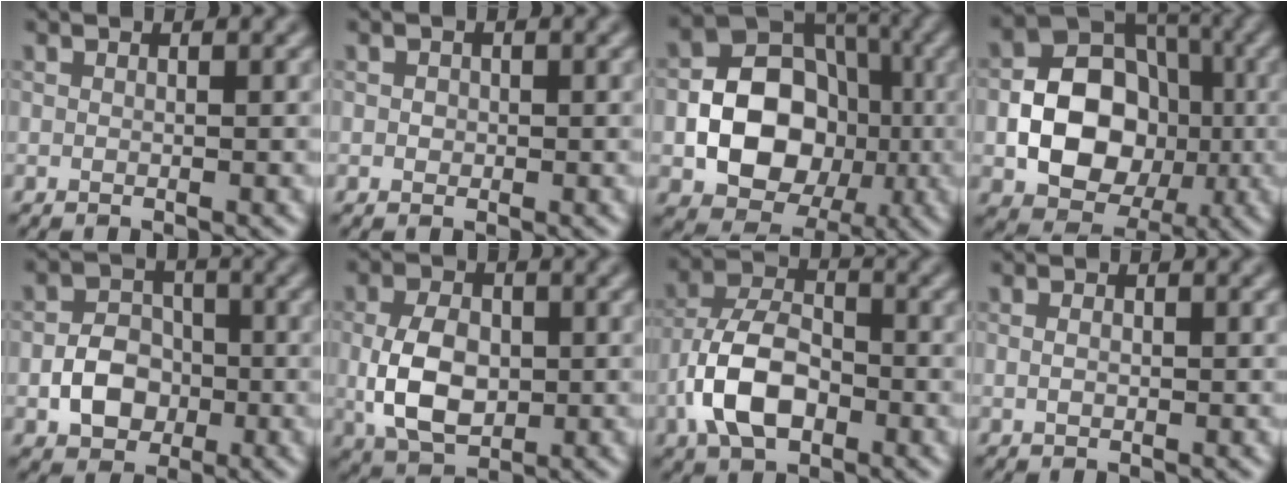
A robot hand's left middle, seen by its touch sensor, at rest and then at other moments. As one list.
[{"total": 0.7, "force": [0.0, 0.7, 0.3], "torque": [-0.001, -0.003, -0.001]}, {"total": 9.7, "force": [-1.7, 7.5, 5.9], "torque": [-0.079, 0.000, -0.036]}, {"total": 9.2, "force": [-1.5, 7.1, 5.7], "torque": [-0.086, 0.000, -0.030]}, {"total": 4.2, "force": [-1.2, 3.2, 2.3], "torque": [-0.033, 0.003, -0.021]}, {"total": 5.8, "force": [-0.4, 3.9, 4.3], "torque": [-0.091, -0.003, -0.007]}, {"total": 6.8, "force": [-2.5, 3.9, 4.9], "torque": [-0.096, 0.006, -0.054]}, {"total": 0.9, "force": [0.0, 0.6, 0.6], "torque": [-0.012, 0.001, 0.000]}]